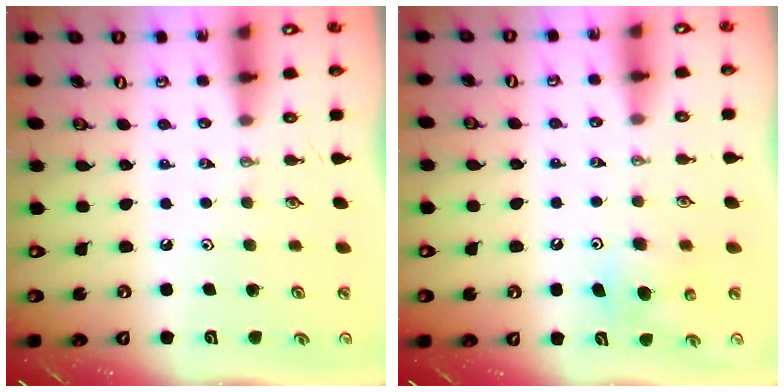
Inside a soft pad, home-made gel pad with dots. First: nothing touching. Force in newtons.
{"total": 6.3, "press": 6.2, "slide": 0.6}